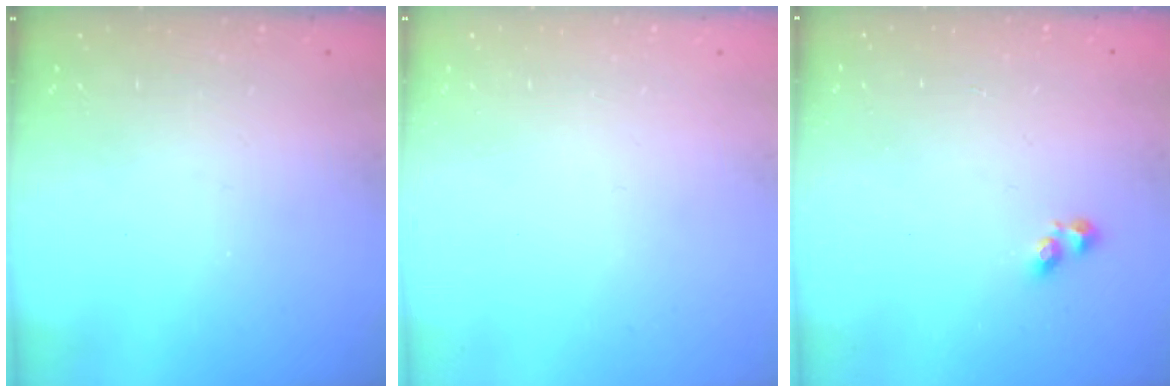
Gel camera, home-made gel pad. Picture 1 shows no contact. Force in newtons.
{"total": 0.0}
{"total": 1.9, "press": 1.9, "slide": 0.3}